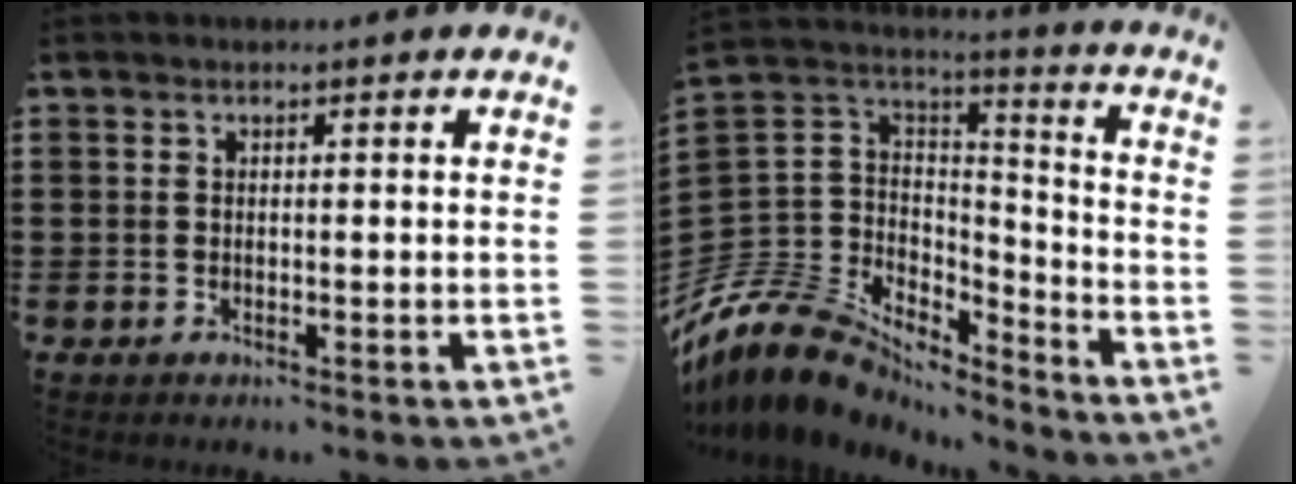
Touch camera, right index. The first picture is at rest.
{"total": 11.7, "force": [-8.6, 7.2, 3.3], "torque": [-0.114, 0.007, -0.167]}